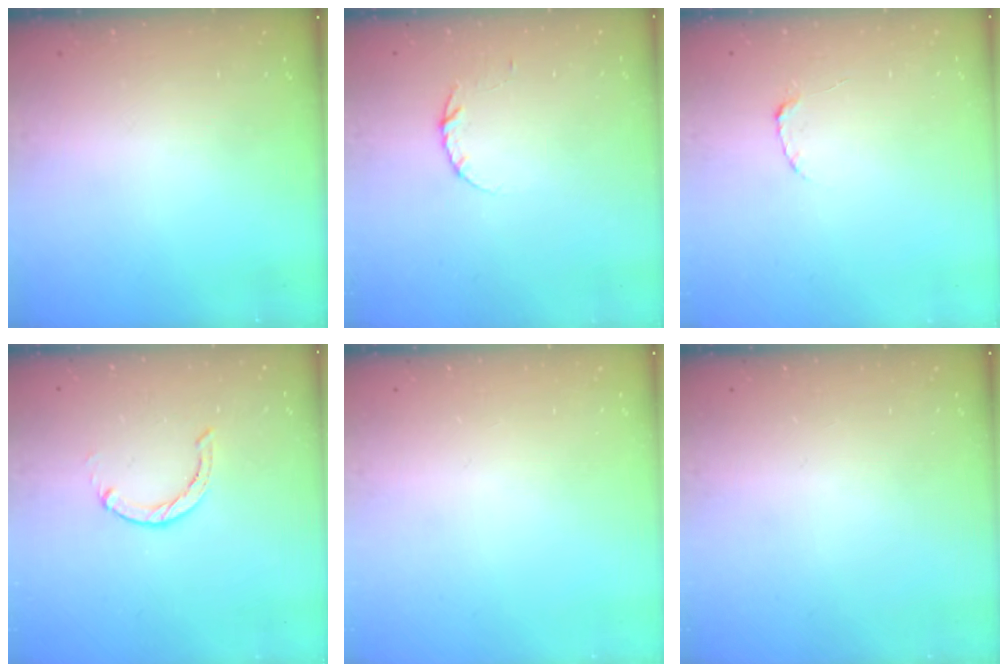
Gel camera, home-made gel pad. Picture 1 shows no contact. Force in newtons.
{"total": 3.4, "press": 3.4, "slide": 0.4}
{"total": 2.2, "press": 2.2, "slide": 0.3}
{"total": 0.0}
{"total": 0.0}
{"total": 0.0}